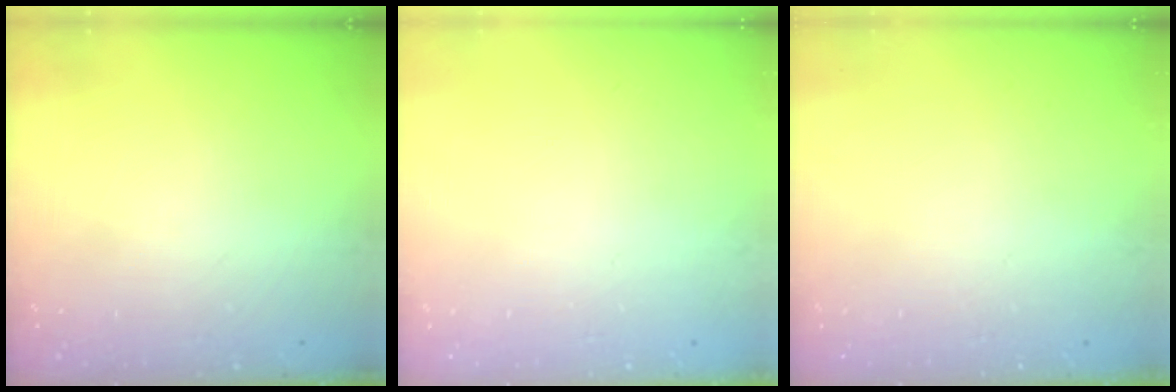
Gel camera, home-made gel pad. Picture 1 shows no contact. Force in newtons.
{"total": 0.0}
{"total": 0.0}